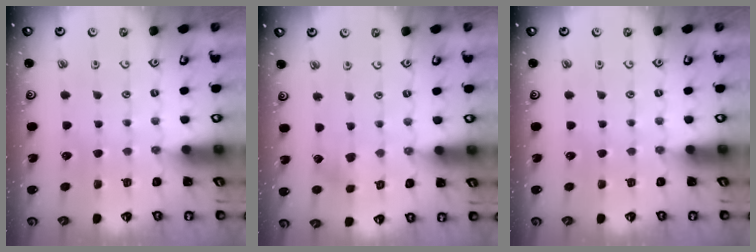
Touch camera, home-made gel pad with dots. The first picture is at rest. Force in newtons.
{"total": 2.6, "press": 2.6, "slide": 0.4}
{"total": 0.0}